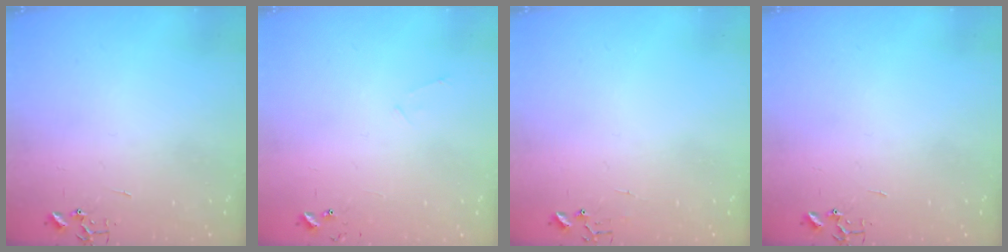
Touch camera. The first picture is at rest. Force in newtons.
{"total": 4.8, "press": 4.8, "slide": 0.5}
{"total": 5.0, "press": 5.0, "slide": 0.4}
{"total": 0.0}